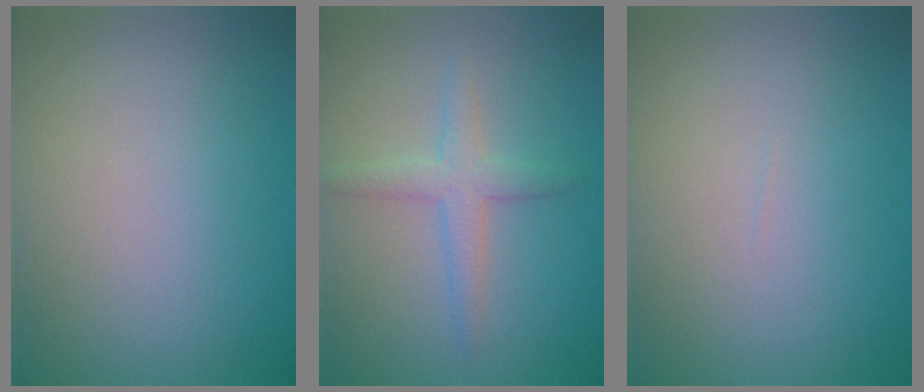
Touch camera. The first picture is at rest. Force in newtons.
{"total": 2.4, "press": 2.4, "slide": 0.0}
{"total": 0.0}